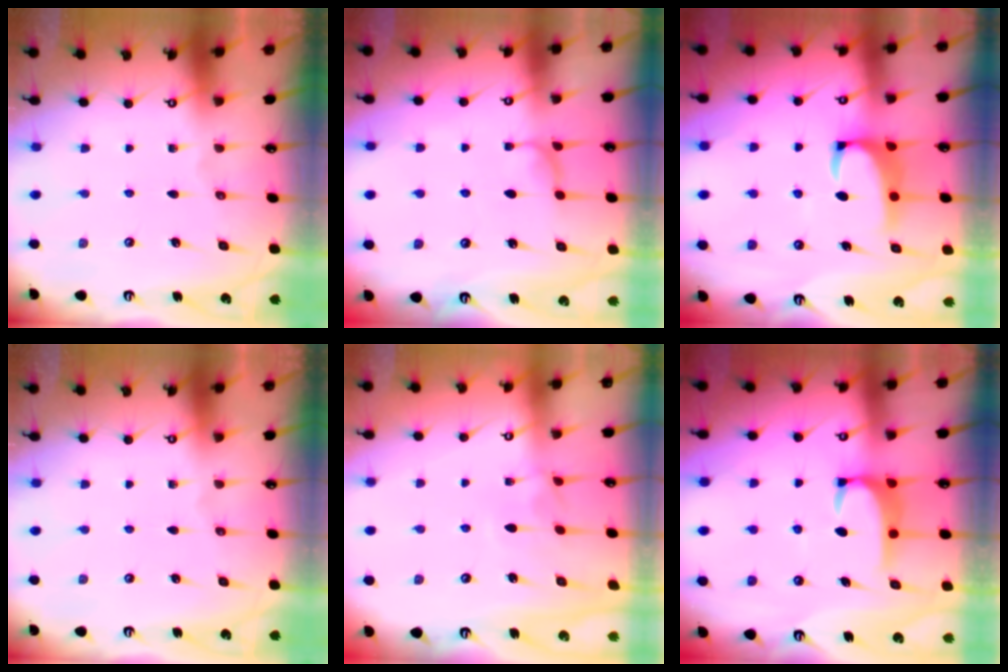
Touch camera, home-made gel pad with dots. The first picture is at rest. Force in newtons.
{"total": 1.1, "press": 0.9, "slide": 0.5}
{"total": 2.3, "press": 2.1, "slide": 0.9}
{"total": 0.0}
{"total": 1.4, "press": 1.3, "slide": 0.5}
{"total": 2.4, "press": 2.3, "slide": 0.7}